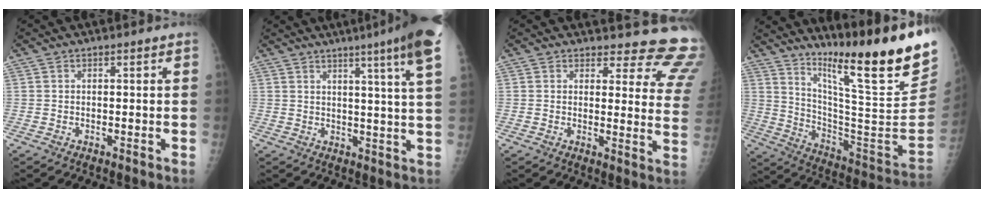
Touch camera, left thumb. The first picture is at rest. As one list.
[{"total": 13.2, "force": [7.8, -0.7, 10.6], "torque": [-0.143, -0.029, 0.083]}, {"total": 15.1, "force": [14.7, 3.4, 1.4], "torque": [0.037, -0.153, 0.125]}, {"total": 26.2, "force": [19.0, 1.4, 18.0], "torque": [-0.260, -0.130, 0.296]}]